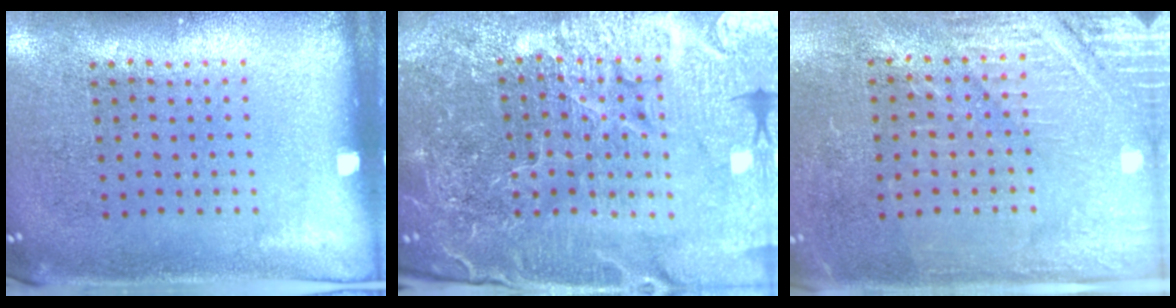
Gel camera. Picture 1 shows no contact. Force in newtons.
{"total": 6.5, "press": 5.7, "slide": 3.1}
{"total": 2.8, "press": 2.8, "slide": 0.4}